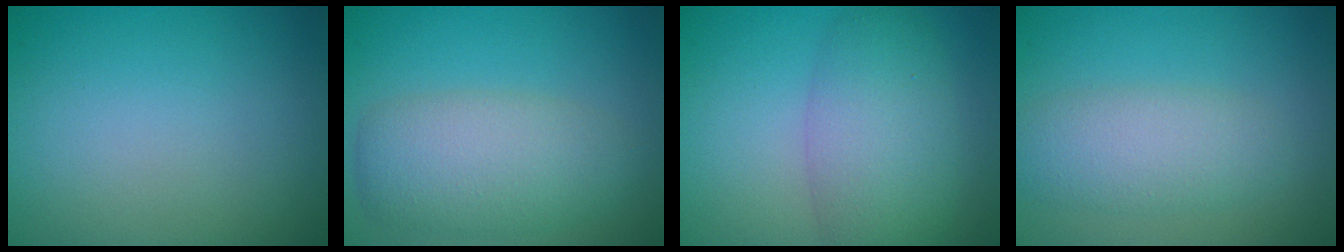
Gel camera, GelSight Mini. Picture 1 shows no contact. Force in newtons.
{"total": 5.3, "press": 5.2, "slide": 0.5}
{"total": 5.5, "press": 5.5, "slide": 0.4}
{"total": 3.8, "press": 3.8, "slide": 0.1}